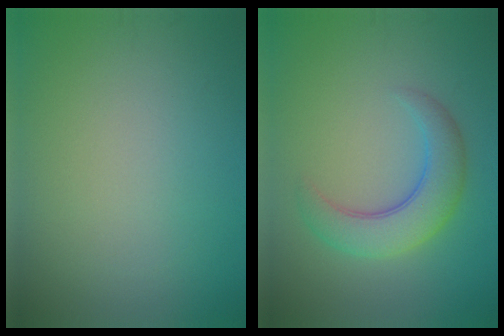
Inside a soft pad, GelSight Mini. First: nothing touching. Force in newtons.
{"total": 4.8, "press": 4.8, "slide": 0.1}